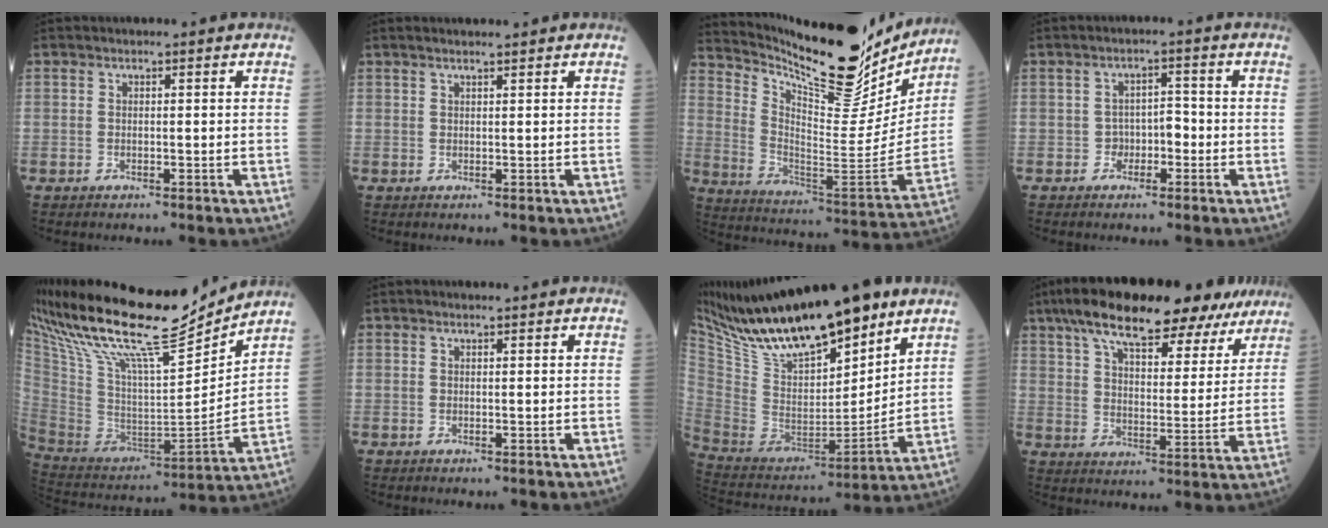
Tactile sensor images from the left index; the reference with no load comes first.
{"total": 2.6, "force": [2.3, 0.0, 1.3], "torque": [-0.017, 0.015, 0.036]}
{"total": 22.7, "force": [20.0, 4.9, 9.7], "torque": [-0.171, -0.048, 0.299]}
{"total": 2.7, "force": [-1.0, 1.8, 1.8], "torque": [-0.021, 0.012, -0.020]}
{"total": 22.8, "force": [19.7, 2.9, 11.1], "torque": [-0.222, -0.020, 0.340]}
{"total": 0.9, "force": [0.7, 0.1, 0.6], "torque": [-0.014, 0.007, 0.012]}
{"total": 25.3, "force": [19.2, 6.2, 15.2], "torque": [-0.276, 0.008, 0.340]}
{"total": 24.8, "force": [19.5, 7.6, 13.3], "torque": [-0.209, 0.041, 0.270]}